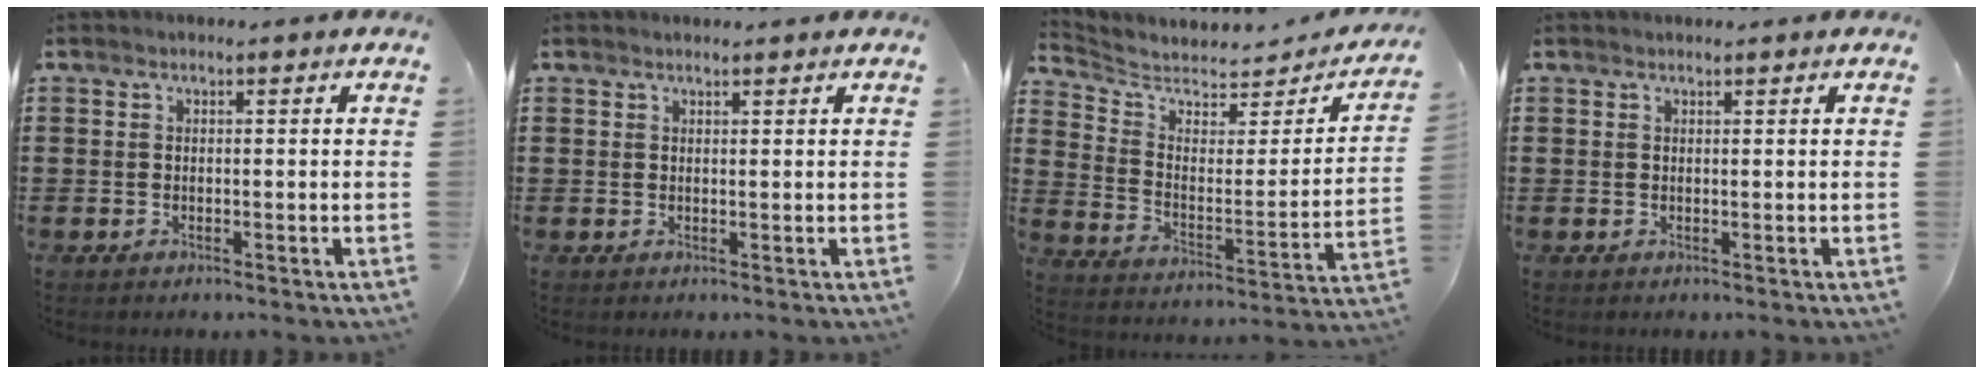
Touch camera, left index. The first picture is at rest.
{"total": 0.8, "force": [0.8, 0.0, 0.3], "torque": [-0.006, -0.002, 0.016]}
{"total": 4.5, "force": [4.1, 1.7, 1.0], "torque": [-0.049, -0.033, 0.066]}
{"total": 0.5, "force": [0.5, 0.0, 0.2], "torque": [-0.006, -0.001, 0.010]}